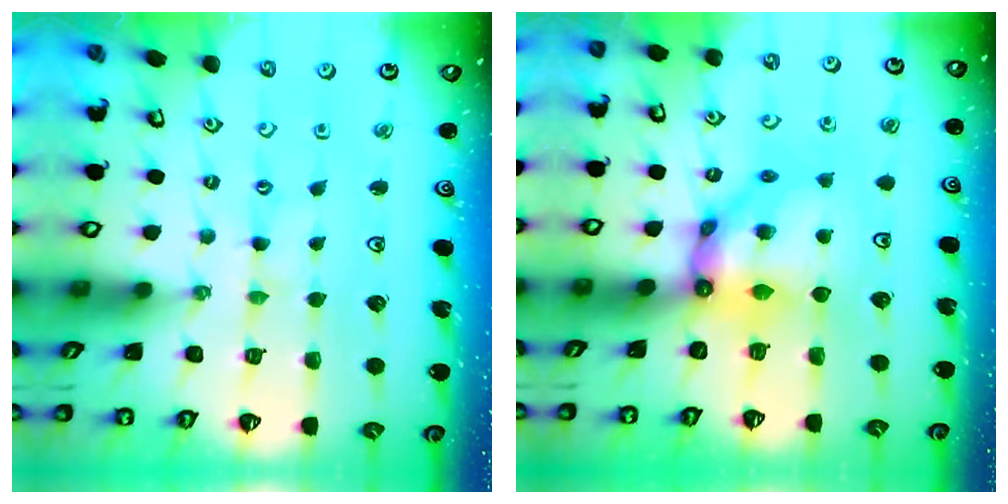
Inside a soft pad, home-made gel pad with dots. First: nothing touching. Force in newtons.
{"total": 10.9, "press": 10.9, "slide": 1.1}